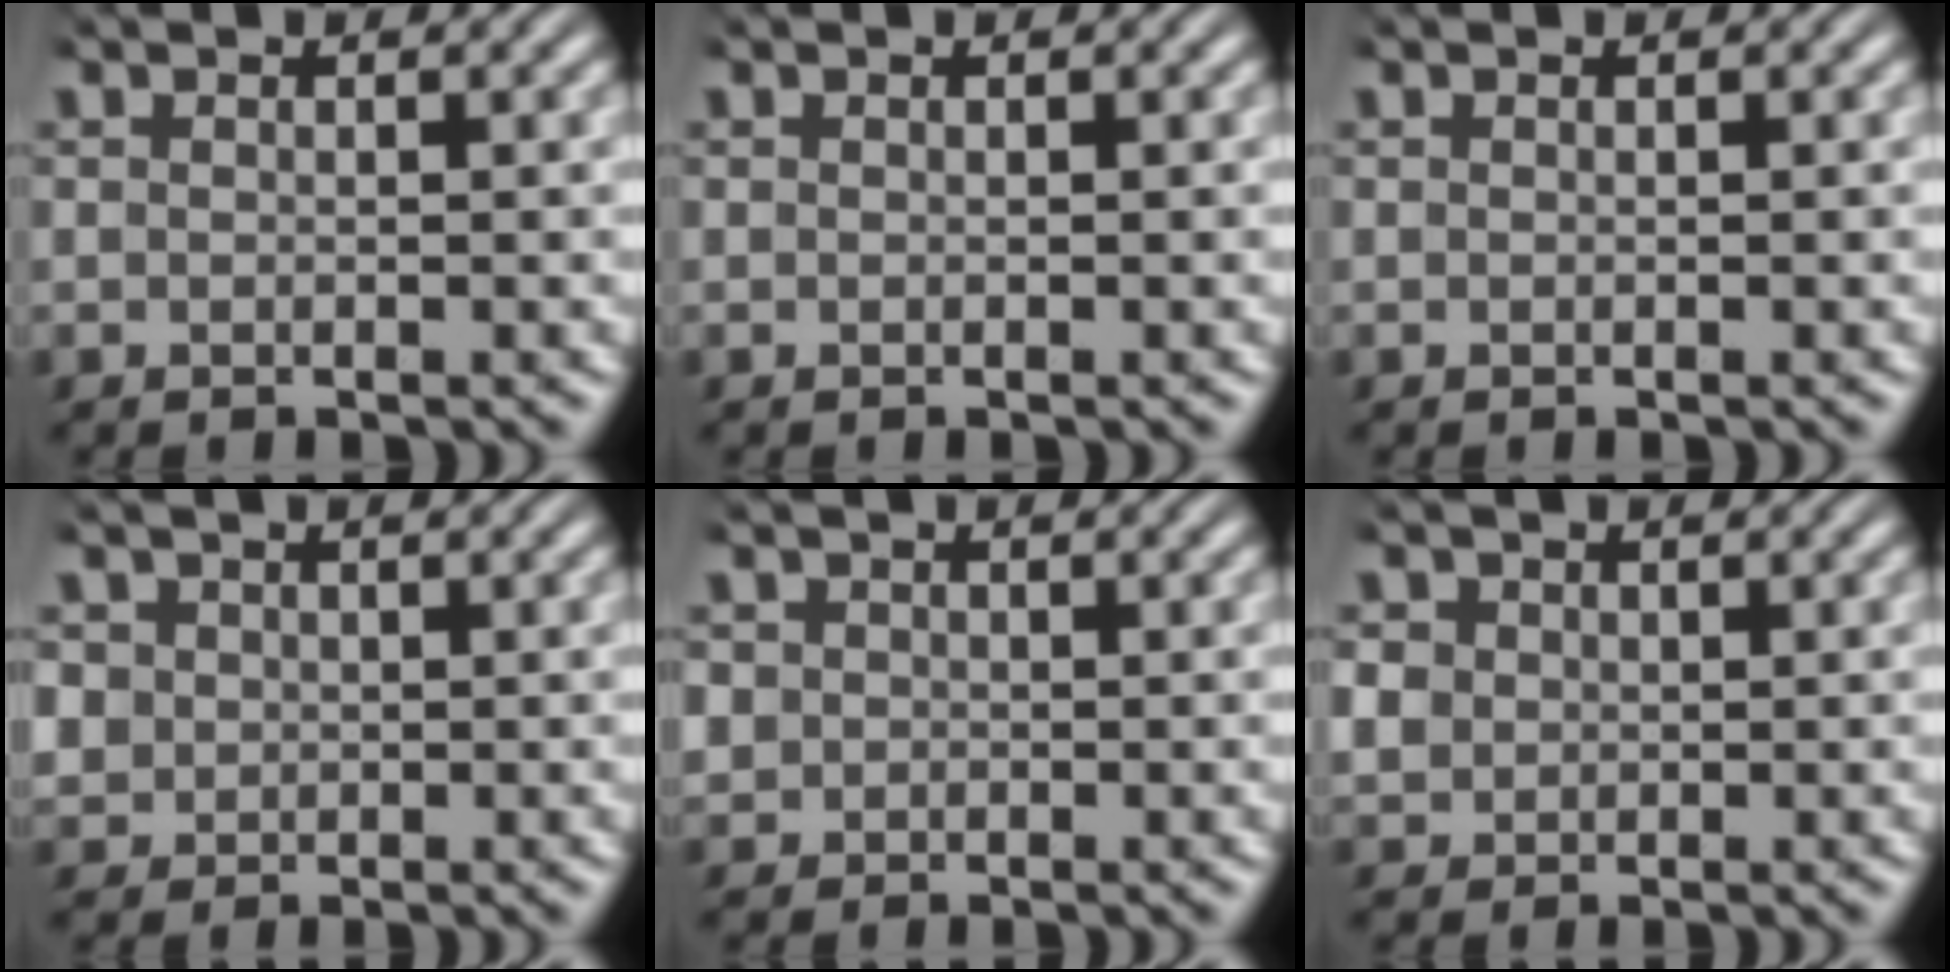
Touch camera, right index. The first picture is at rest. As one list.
[{"total": 0.0}, {"total": 0.0}, {"total": 3.9, "force": [0.3, 3.6, 1.4], "torque": [-0.047, -0.014, 0.013]}, {"total": 2.4, "force": [-0.1, 2.3, 0.7], "torque": [-0.028, -0.011, 0.002]}, {"total": 3.1, "force": [0.2, 2.9, 1.2], "torque": [-0.038, -0.006, 0.009]}]